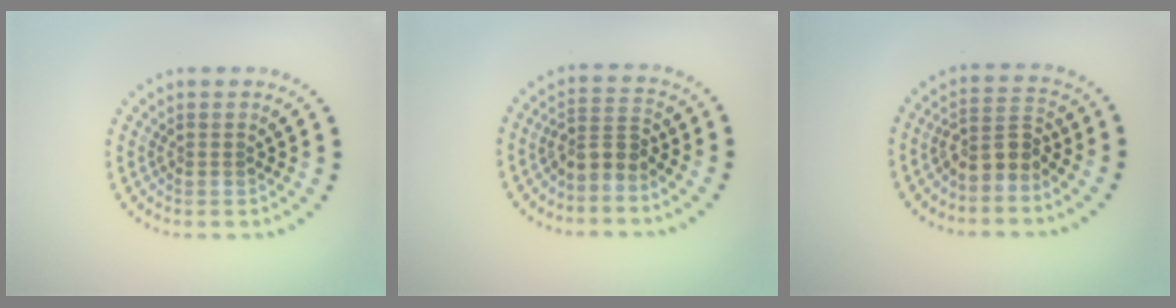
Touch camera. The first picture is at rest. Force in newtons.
{"total": 2.7, "press": 2.0, "slide": 1.8}
{"total": 2.8, "press": 2.4, "slide": 1.4}